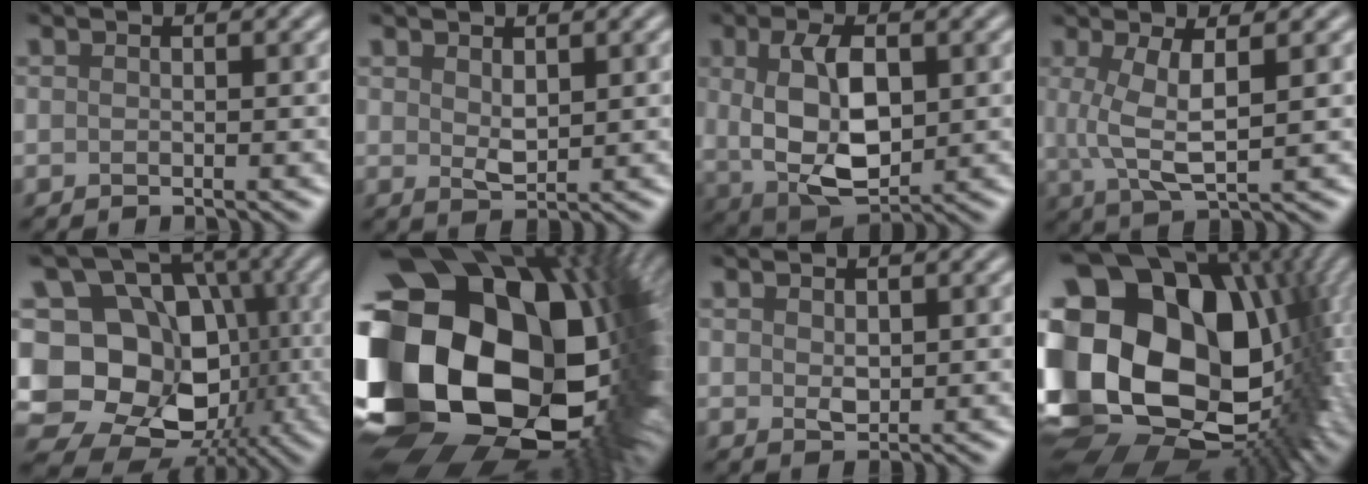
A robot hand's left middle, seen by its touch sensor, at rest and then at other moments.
{"total": 1.7, "force": [0.6, 1.0, 1.3], "torque": [-0.027, -0.001, 0.017]}
{"total": 7.6, "force": [0.8, 4.2, 6.4], "torque": [-0.132, -0.004, 0.023]}
{"total": 4.2, "force": [0.9, 0.9, 4.0], "torque": [-0.088, -0.001, 0.023]}
{"total": 16.9, "force": [-1.1, 13.7, 9.8], "torque": [-0.149, 0.007, -0.016]}
{"total": 22.3, "force": [-0.3, 15.0, 16.5], "torque": [-0.322, -0.065, 0.030]}
{"total": 1.2, "force": [0.3, 0.8, 0.8], "torque": [-0.014, 0.000, 0.008]}
{"total": 22.6, "force": [1.5, 16.3, 15.6], "torque": [-0.304, -0.019, 0.024]}